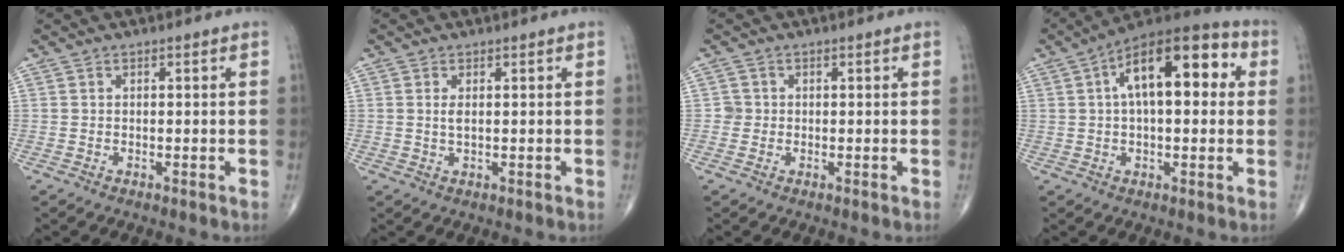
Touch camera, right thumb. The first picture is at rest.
{"total": 1.4, "force": [0.3, 0.5, 1.3], "torque": [-0.031, -0.003, 0.010]}
{"total": 1.4, "force": [-0.1, 1.4, 0.0], "torque": [0.009, 0.005, -0.004]}
{"total": 17.4, "force": [3.9, 8.1, 14.9], "torque": [-0.202, 0.034, 0.051]}